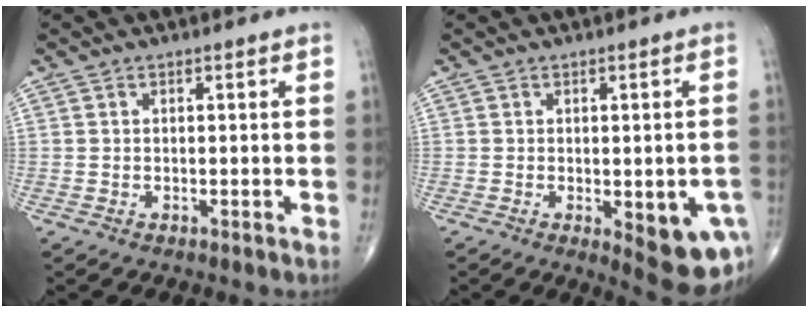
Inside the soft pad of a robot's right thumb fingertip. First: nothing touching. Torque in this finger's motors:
{"motor_torque": [0.18, 0.45, -0.02, -0.35, 0.04]}